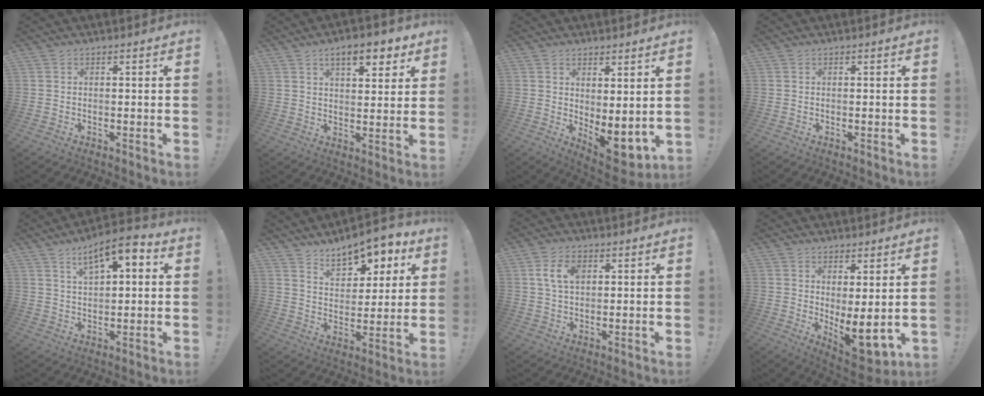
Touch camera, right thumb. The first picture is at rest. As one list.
[{"total": 9.1, "force": [5.4, 3.5, 6.4], "torque": [-0.092, -0.020, 0.093]}, {"total": 6.5, "force": [0.3, 3.2, 5.6], "torque": [-0.043, -0.033, 0.014]}, {"total": 0.0}, {"total": 9.3, "force": [4.6, 3.8, 7.2], "torque": [-0.109, -0.022, 0.079]}, {"total": 11.6, "force": [8.5, 5.8, 5.3], "torque": [-0.080, -0.058, 0.156]}, {"total": 7.2, "force": [2.0, 4.4, 5.3], "torque": [-0.094, 0.008, 0.039]}, {"total": 9.3, "force": [-0.5, 3.3, 8.7], "torque": [-0.079, -0.034, 0.001]}]